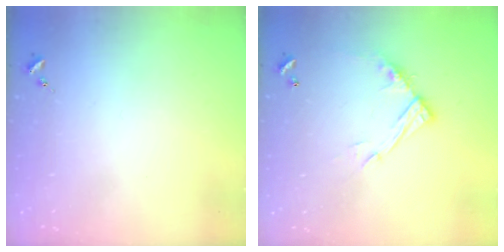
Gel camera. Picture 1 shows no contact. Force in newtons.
{"total": 12.8, "press": 12.8, "slide": 1.0}